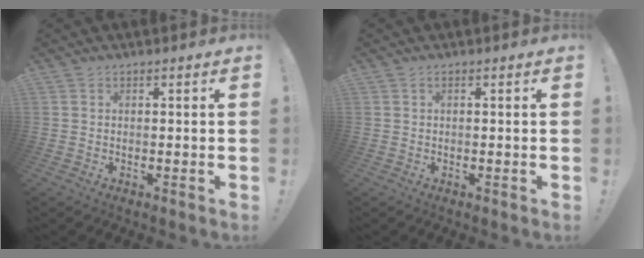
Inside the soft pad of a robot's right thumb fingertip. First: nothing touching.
{"total": 0.6, "force": [-0.2, -0.1, 0.5], "torque": [-0.015, 0.000, -0.002]}